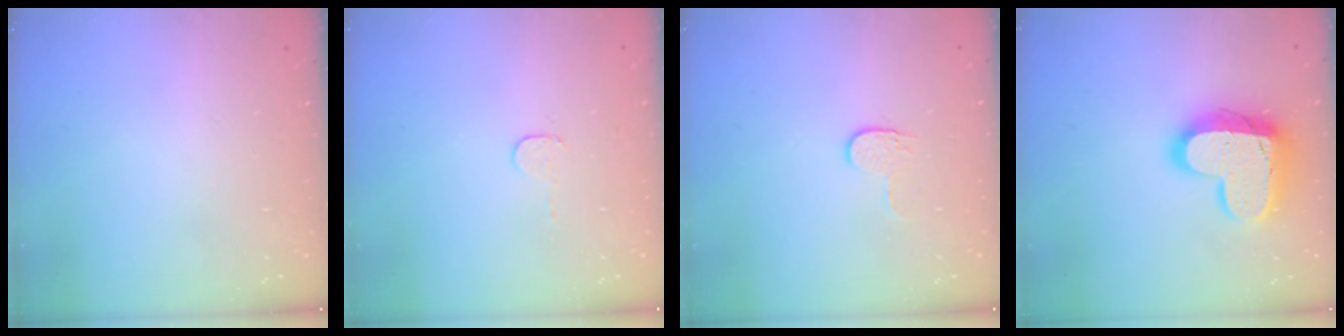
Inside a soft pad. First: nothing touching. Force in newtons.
{"total": 3.0, "press": 3.0, "slide": 0.3}
{"total": 4.0, "press": 4.0, "slide": 0.5}
{"total": 16.8, "press": 16.7, "slide": 1.4}